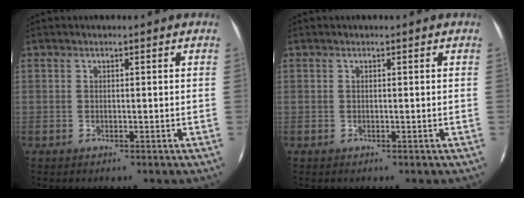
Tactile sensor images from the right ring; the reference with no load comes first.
{"total": 0.0}